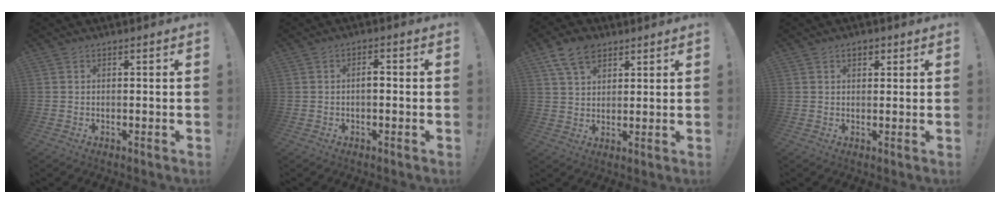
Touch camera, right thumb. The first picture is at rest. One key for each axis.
{"total": 2.5, "fx": -0.8, "fy": 0.9, "fz": 2.2, "tx": -0.041, "ty": 0.008, "tz": -0.018}
{"total": 9.2, "fx": 5.6, "fy": 5.7, "fz": 4.5, "tx": -0.078, "ty": -0.017, "tz": 0.109}
{"total": 2.5, "fx": 1.1, "fy": 1.6, "fz": 1.6, "tx": -0.016, "ty": -0.004, "tz": 0.017}